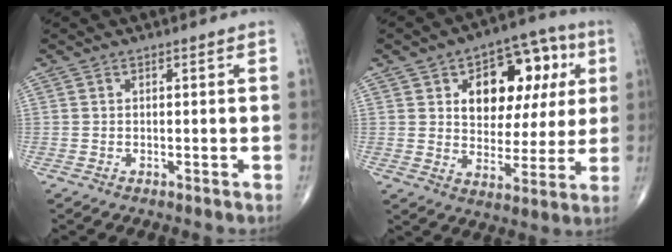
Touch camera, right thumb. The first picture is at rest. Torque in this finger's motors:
{"motor_torque": [-0.62, 1.73, 0.53, 0.45, 0.01]}